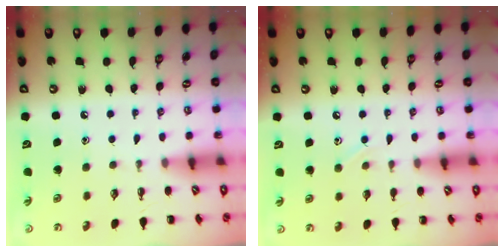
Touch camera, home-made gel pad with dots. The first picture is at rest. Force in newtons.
{"total": 4.0, "press": 3.8, "slide": 1.2}